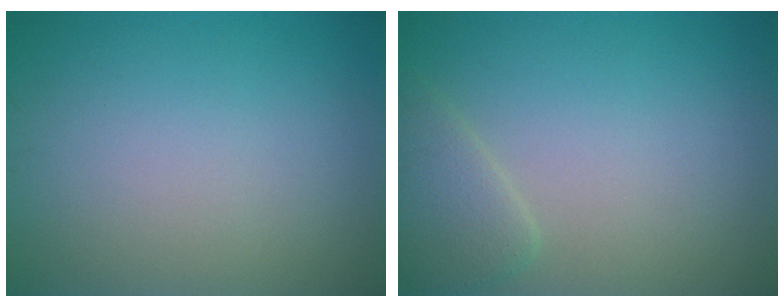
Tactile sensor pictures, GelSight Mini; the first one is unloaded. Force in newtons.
{"total": 2.4, "press": 2.4, "slide": 0.2}